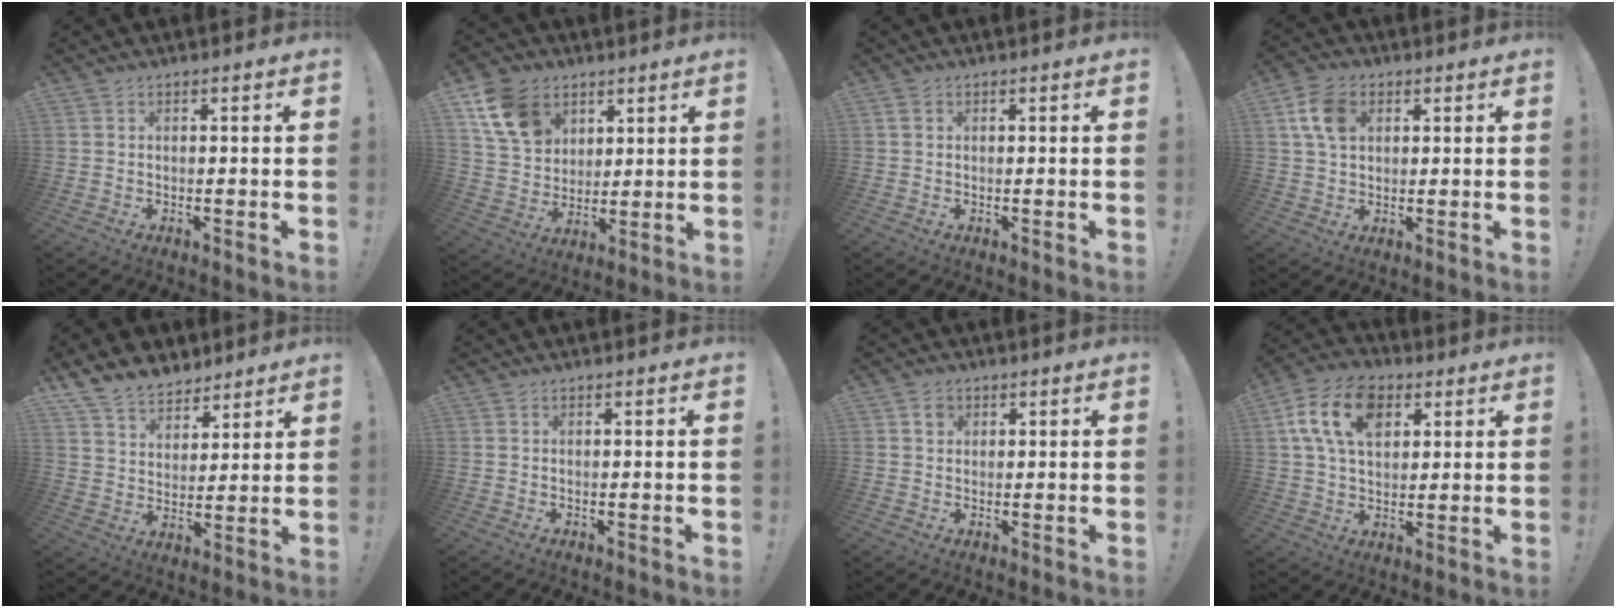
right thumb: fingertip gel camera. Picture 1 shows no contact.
{"total": 14.3, "force": [7.2, 10.5, 6.4], "torque": [-0.105, -0.029, 0.147]}
{"total": 1.1, "force": [0.5, 0.8, 0.5], "torque": [-0.009, 0.003, 0.009]}
{"total": 8.9, "force": [2.7, 6.2, 5.7], "torque": [-0.098, 0.008, 0.056]}
{"total": 10.3, "force": [8.2, 5.8, 2.1], "torque": [-0.052, -0.058, 0.165]}
{"total": 0.0}
{"total": 2.5, "force": [1.3, 2.1, 0.7], "torque": [0.006, -0.006, 0.019]}
{"total": 15.8, "force": [6.2, 10.5, 10.1], "torque": [-0.171, -0.008, 0.117]}